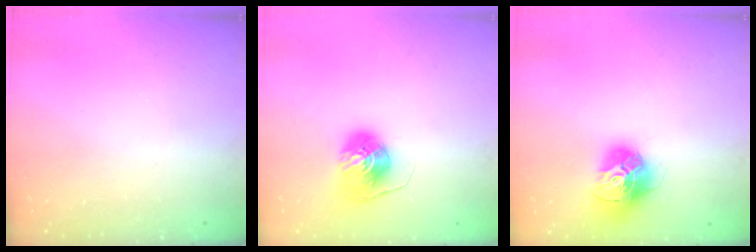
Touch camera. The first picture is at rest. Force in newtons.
{"total": 8.4, "press": 8.3, "slide": 0.7}
{"total": 14.8, "press": 14.8, "slide": 1.6}